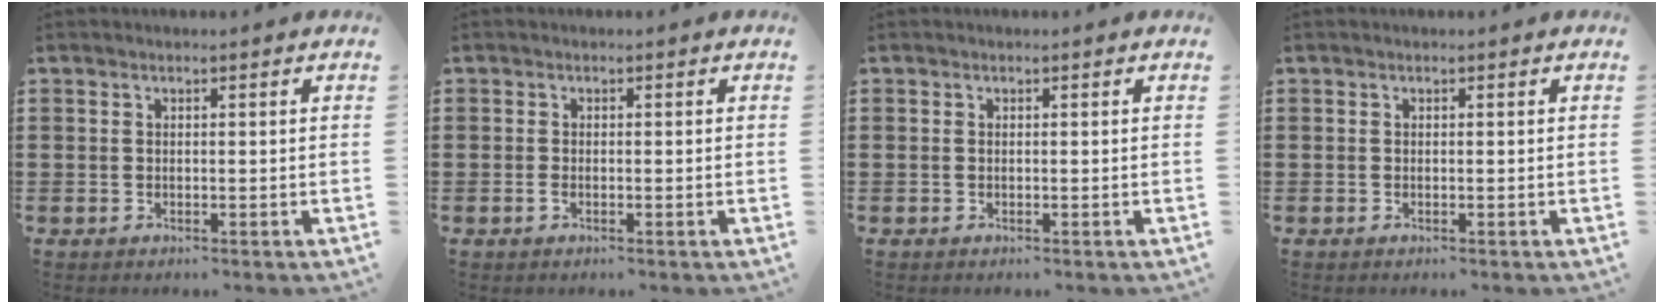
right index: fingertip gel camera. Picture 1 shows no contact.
{"total": 0.7, "force": [-0.4, 0.3, 0.5], "torque": [-0.021, -0.005, -0.009]}
{"total": 0.0}
{"total": 0.0}